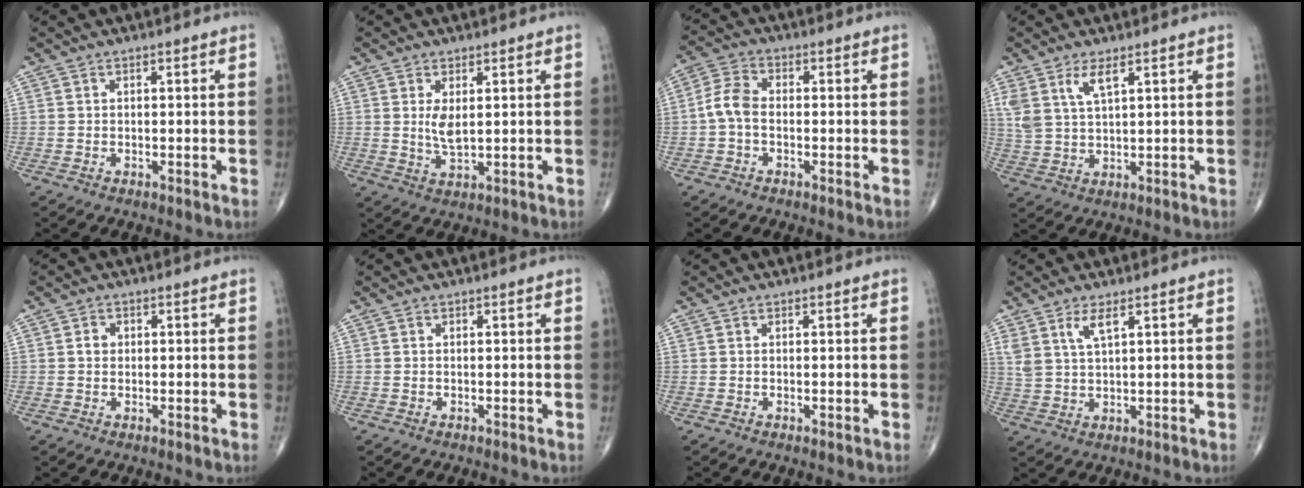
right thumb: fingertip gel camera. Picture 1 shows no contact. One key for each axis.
{"total": 3.1, "fx": 0.6, "fy": 1.1, "fz": 2.8, "tx": -0.055, "ty": -0.011, "tz": 0.017}
{"total": 5.2, "fx": -0.9, "fy": 3.2, "fz": 4.0, "tx": -0.081, "ty": 0.017, "tz": -0.028}
{"total": 5.5, "fx": 3.1, "fy": 1.8, "fz": 4.2, "tx": -0.089, "ty": -0.012, "tz": 0.069}
{"total": 1.8, "fx": 0.2, "fy": 1.5, "fz": 0.9, "tx": -0.010, "ty": 0.004, "tz": 0.002}
{"total": 0.0}
{"total": 0.0}
{"total": 4.3, "fx": 2.5, "fy": 1.2, "fz": 3.3, "tx": -0.071, "ty": -0.011, "tz": 0.055}